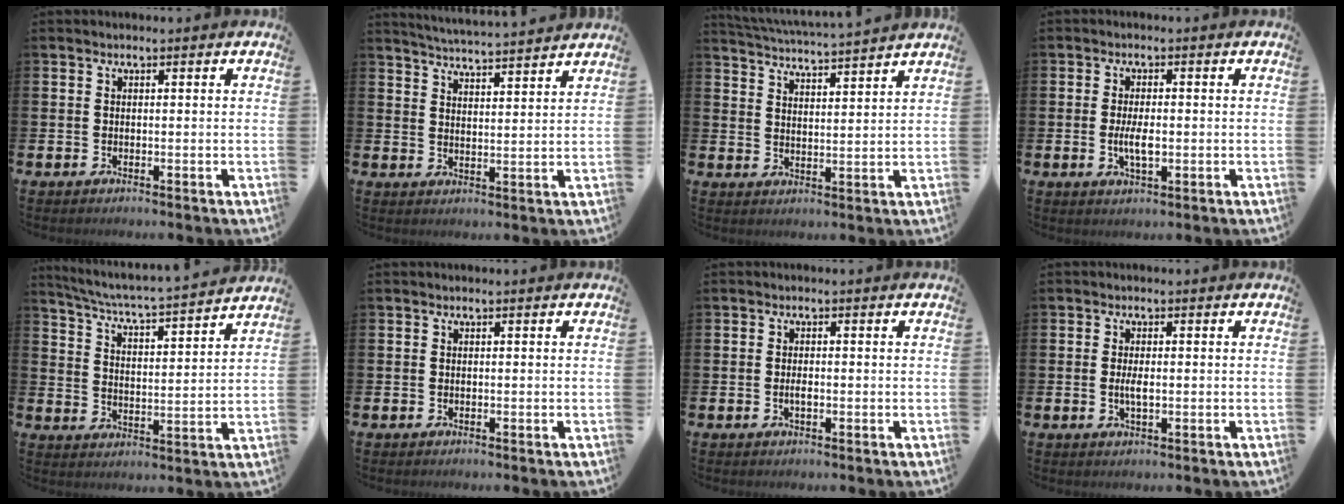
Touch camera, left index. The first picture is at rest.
{"total": 4.8, "force": [4.8, -0.4, 0.3], "torque": [-0.024, -0.032, 0.085]}
{"total": 4.9, "force": [4.9, -0.5, 0.4], "torque": [-0.028, -0.034, 0.086]}
{"total": 3.5, "force": [-0.4, 1.4, 3.2], "torque": [-0.052, 0.000, -0.009]}
{"total": 5.7, "force": [5.5, -0.3, 1.7], "torque": [-0.055, -0.046, 0.090]}
{"total": 0.0}
{"total": 1.2, "force": [-0.2, 0.5, 1.1], "torque": [-0.021, 0.002, -0.004]}
{"total": 2.2, "force": [-0.1, 0.8, 2.0], "torque": [-0.032, -0.002, -0.004]}